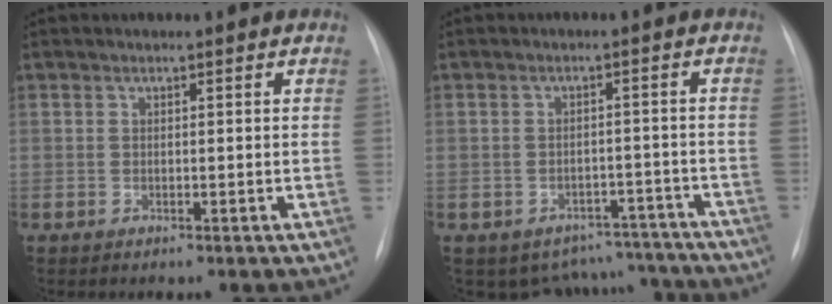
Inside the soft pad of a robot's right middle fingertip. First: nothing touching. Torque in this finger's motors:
{"motor_torque": [-0.30, -0.47, -0.09, -0.01]}